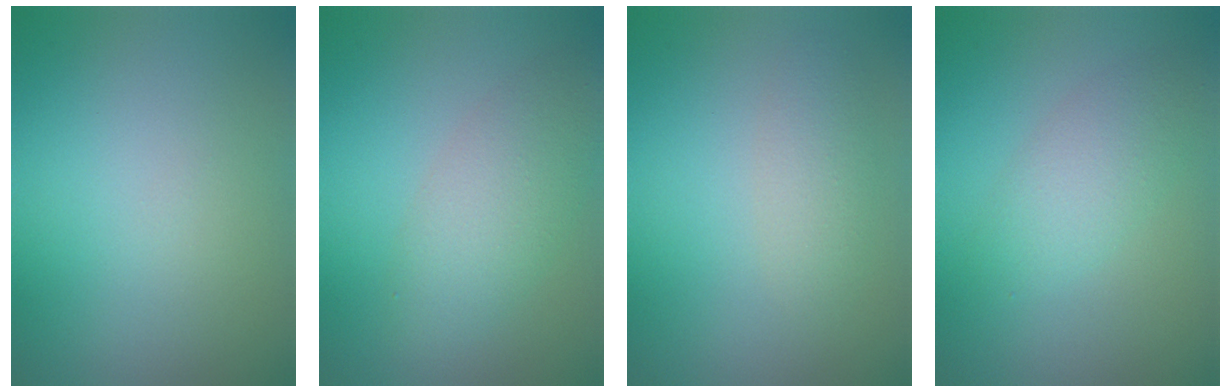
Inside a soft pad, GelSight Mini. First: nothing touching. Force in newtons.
{"total": 3.9, "press": 3.9, "slide": 0.2}
{"total": 1.9, "press": 1.9, "slide": 0.0}
{"total": 2.7, "press": 2.7, "slide": 0.0}